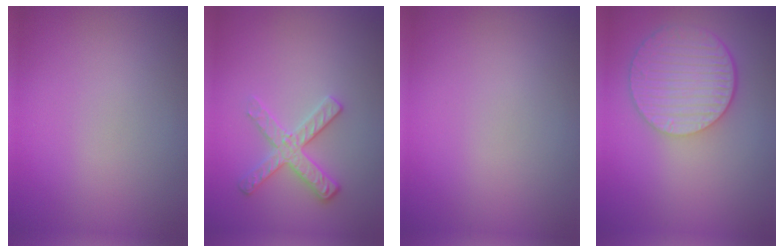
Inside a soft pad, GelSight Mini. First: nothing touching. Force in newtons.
{"total": 2.7, "press": 2.6, "slide": 0.5}
{"total": 0.0}
{"total": 6.0, "press": 4.4, "slide": 4.0}